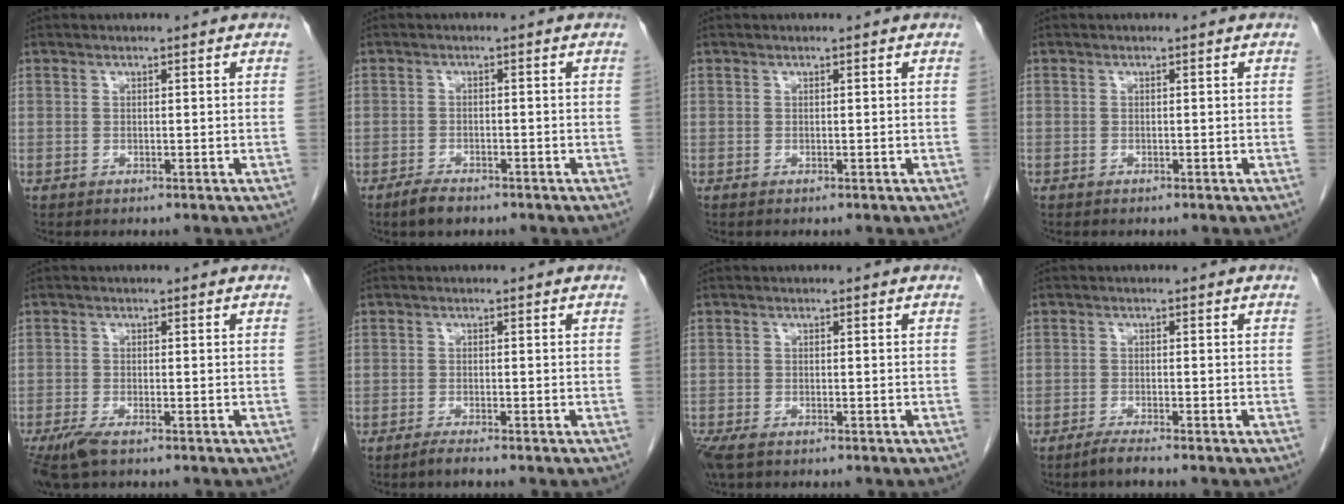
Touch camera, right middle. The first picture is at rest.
{"total": 2.9, "force": [-2.3, 1.0, 1.5], "torque": [-0.034, -0.002, -0.037]}
{"total": 0.0}
{"total": 0.0}
{"total": 4.0, "force": [-2.8, 0.9, 2.8], "torque": [-0.061, -0.011, -0.051]}
{"total": 1.4, "force": [-1.2, -0.3, 0.7], "torque": [-0.018, -0.002, -0.025]}
{"total": 3.9, "force": [-2.7, 1.5, 2.3], "torque": [-0.053, -0.013, -0.048]}
{"total": 2.0, "force": [-1.7, -0.4, 0.9], "torque": [-0.026, -0.004, -0.036]}